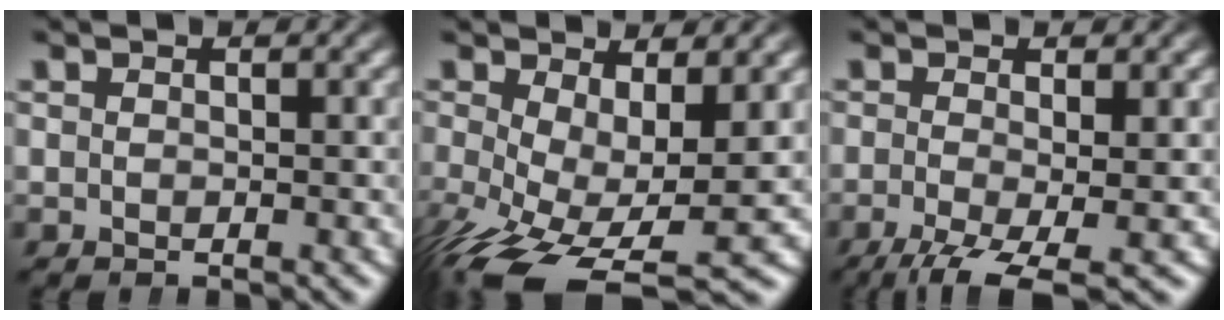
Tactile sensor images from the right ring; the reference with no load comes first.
{"total": 7.8, "force": [-4.6, 3.6, 5.2], "torque": [-0.116, -0.067, -0.039]}
{"total": 5.2, "force": [-3.0, 2.1, 3.6], "torque": [-0.076, -0.038, -0.032]}